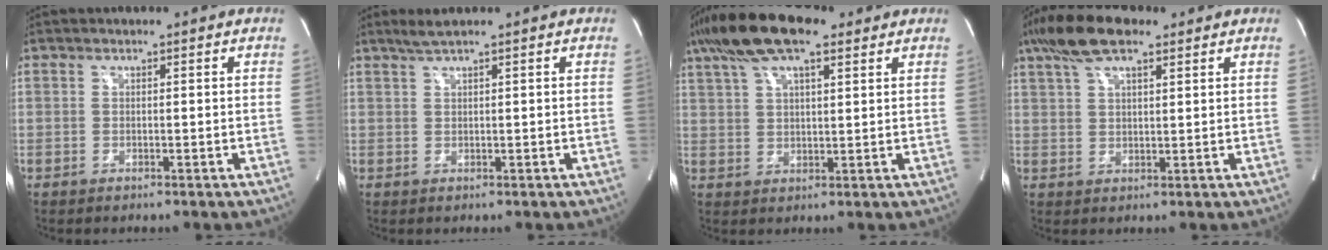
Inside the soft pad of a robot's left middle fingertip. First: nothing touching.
{"total": 2.0, "force": [1.5, -0.3, 1.3], "torque": [-0.033, 0.008, 0.034]}
{"total": 13.1, "force": [8.9, 3.7, 8.9], "torque": [-0.178, 0.038, 0.160]}
{"total": 9.6, "force": [6.4, 3.0, 6.5], "torque": [-0.132, 0.029, 0.116]}